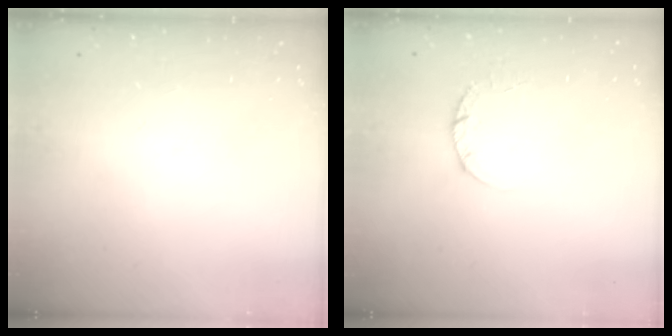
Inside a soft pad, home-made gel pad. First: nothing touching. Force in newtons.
{"total": 2.4, "press": 2.4, "slide": 0.3}